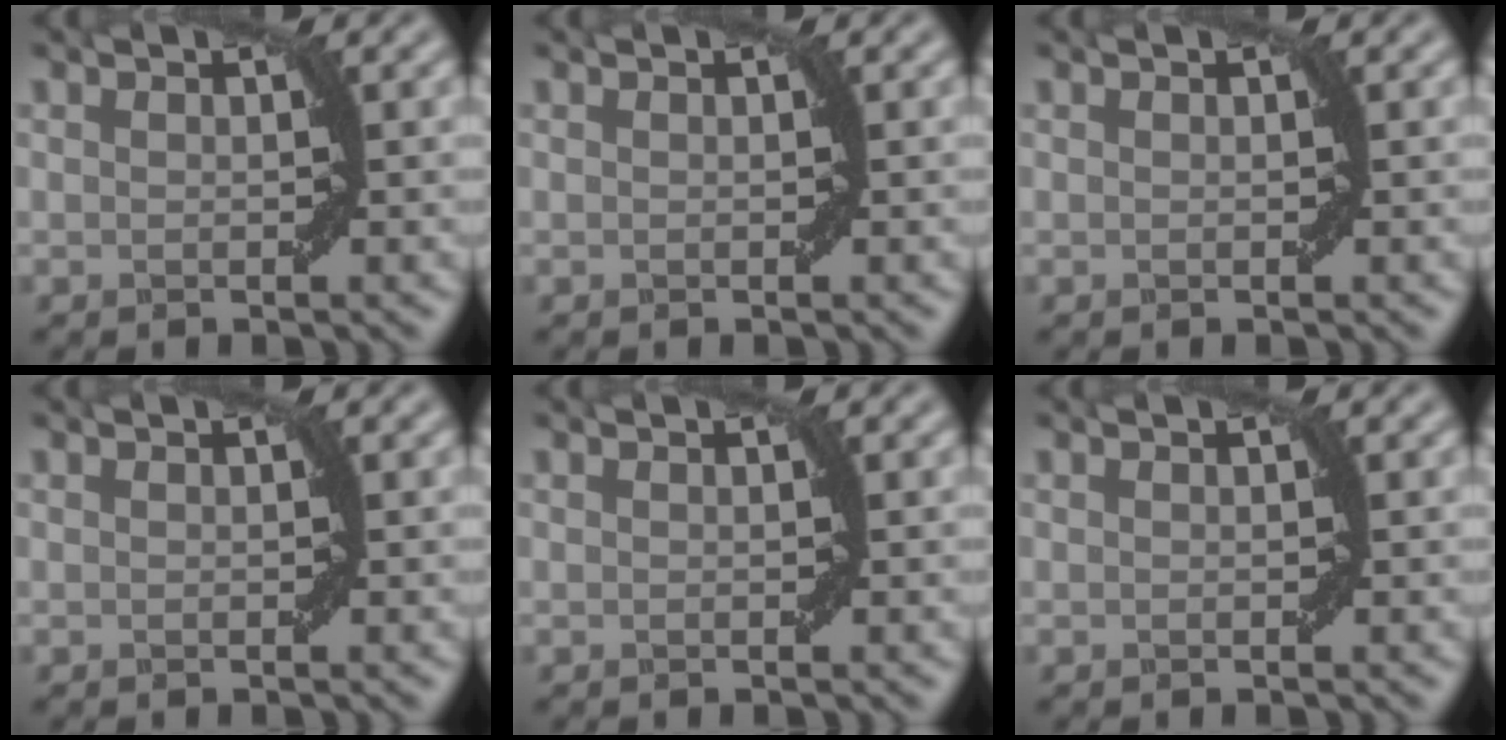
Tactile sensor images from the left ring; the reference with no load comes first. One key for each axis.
{"total": 0.0}
{"total": 0.0}
{"total": 0.0}
{"total": 0.0}
{"total": 0.0}